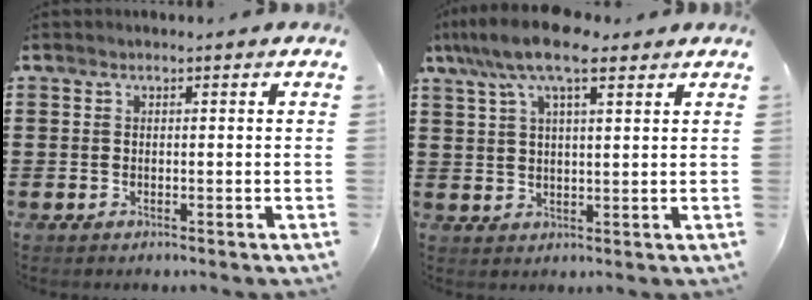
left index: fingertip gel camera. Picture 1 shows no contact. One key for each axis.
{"total": 10.0, "fx": 6.6, "fy": 3.2, "fz": 6.8, "tx": -0.146, "ty": 0.002, "tz": 0.120}